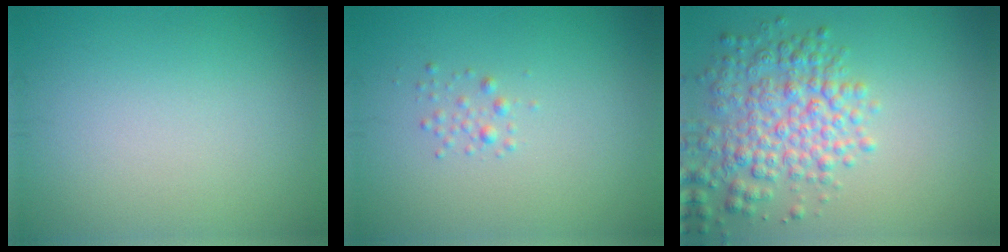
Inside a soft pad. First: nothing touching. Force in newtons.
{"total": 0.9, "press": 0.9, "slide": 0.0}
{"total": 5.4, "press": 5.3, "slide": 0.2}